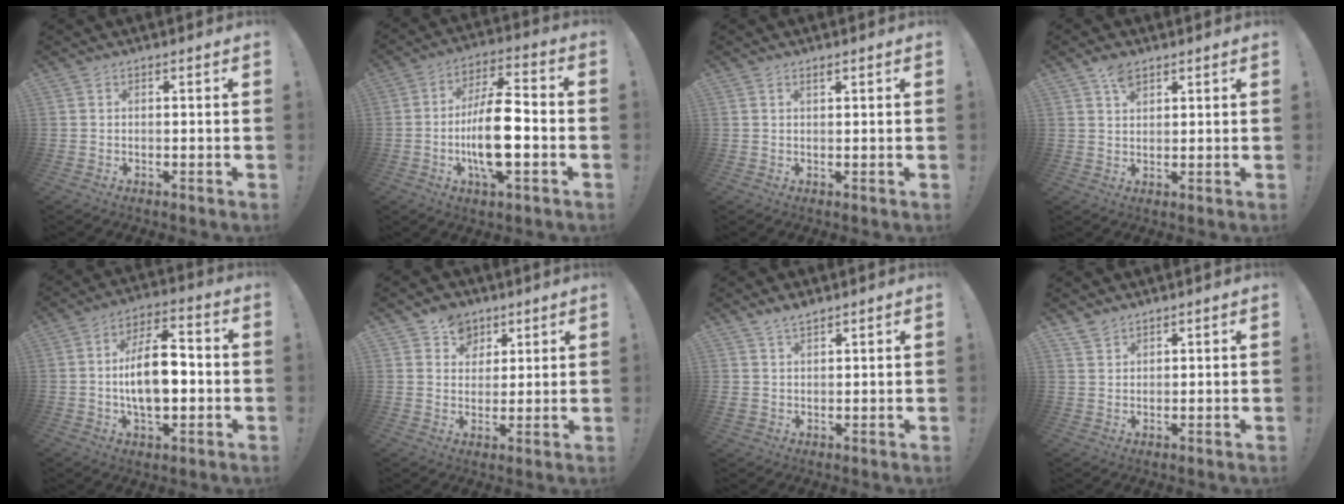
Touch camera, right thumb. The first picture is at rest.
{"total": 15.8, "force": [-3.1, 5.6, 14.5], "torque": [-0.259, 0.008, -0.057]}
{"total": 0.9, "force": [0.7, 0.2, 0.6], "torque": [-0.009, -0.001, 0.011]}
{"total": 4.4, "force": [2.8, 2.4, 2.3], "torque": [-0.027, -0.014, 0.050]}
{"total": 13.8, "force": [-1.3, 7.1, 11.8], "torque": [-0.214, 0.008, -0.028]}
{"total": 7.8, "force": [4.3, 6.4, 1.0], "torque": [-0.008, -0.035, 0.085]}
{"total": 4.5, "force": [3.4, 2.4, 1.5], "torque": [-0.029, -0.018, 0.066]}
{"total": 3.1, "force": [2.7, 1.3, 0.8], "torque": [-0.012, -0.017, 0.052]}